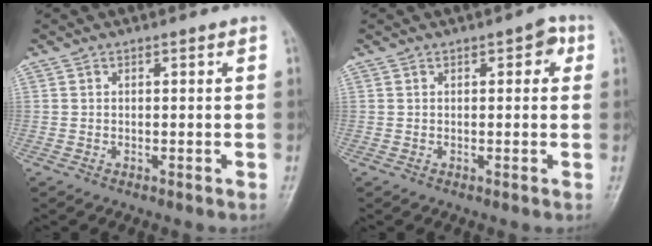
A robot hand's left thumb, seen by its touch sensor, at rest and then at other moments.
{"total": 3.2, "force": [1.1, 1.8, 2.5], "torque": [-0.008, 0.004, 0.006]}